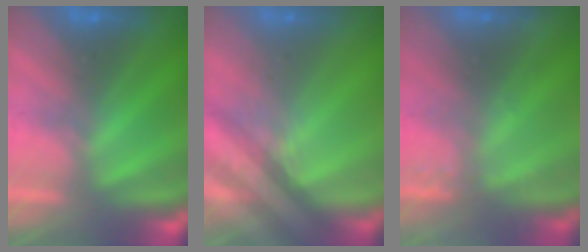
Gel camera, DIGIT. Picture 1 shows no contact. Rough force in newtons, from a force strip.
{"total": 2.4}
{"total": 2.2}